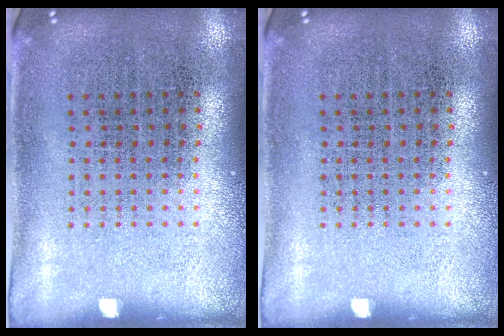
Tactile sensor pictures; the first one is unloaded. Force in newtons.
{"total": 0.0}